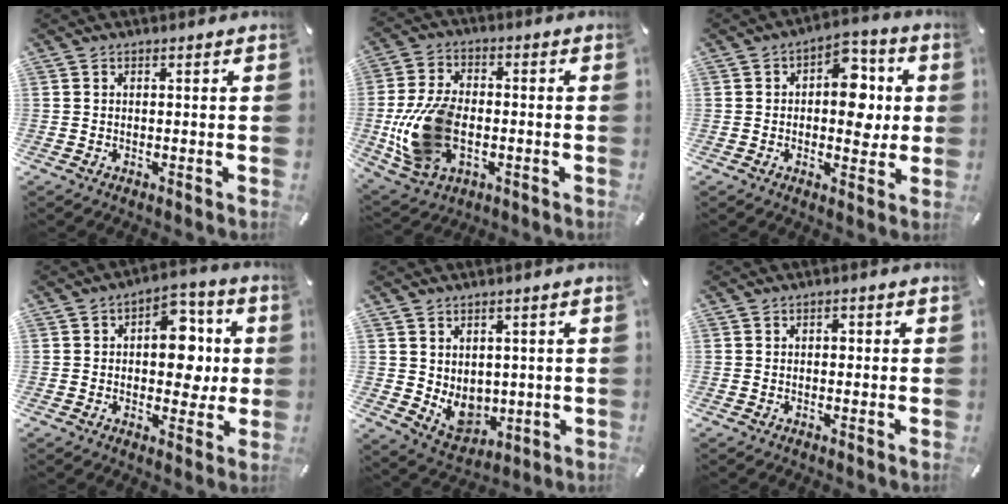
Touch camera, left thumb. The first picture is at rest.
{"total": 15.8, "force": [-3.2, 10.5, 11.4], "torque": [-0.253, 0.005, -0.054]}
{"total": 11.4, "force": [1.1, 7.6, 8.4], "torque": [-0.096, -0.004, 0.015]}
{"total": 12.2, "force": [0.9, 8.4, 8.8], "torque": [-0.104, 0.001, 0.015]}
{"total": 7.1, "force": [1.1, 6.5, 2.6], "torque": [-0.041, -0.022, 0.027]}
{"total": 1.3, "force": [0.1, 1.0, 0.7], "torque": [-0.007, 0.003, -0.003]}